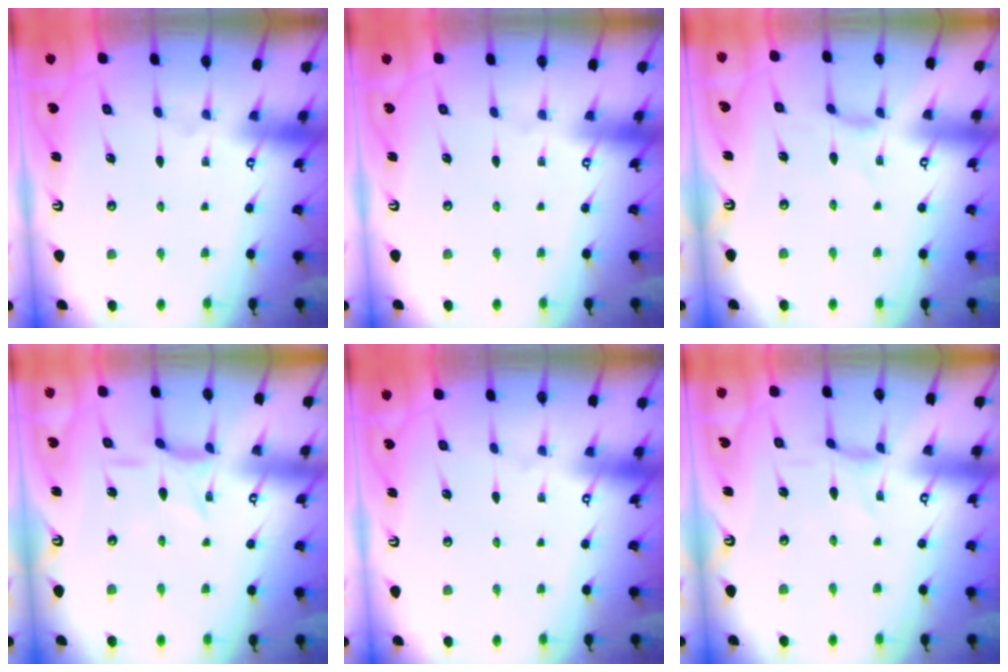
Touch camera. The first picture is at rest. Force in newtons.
{"total": 0.0}
{"total": 0.0}
{"total": 4.8, "press": 4.8, "slide": 0.3}
{"total": 0.0}
{"total": 0.0}